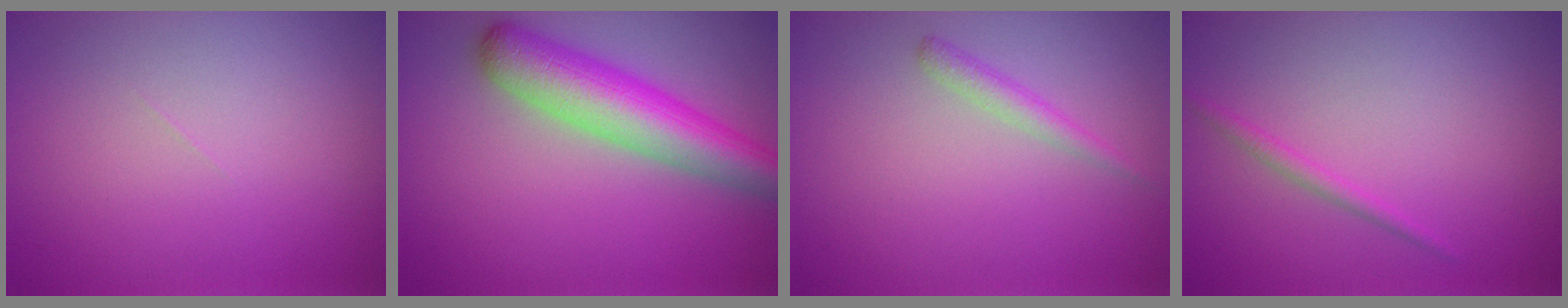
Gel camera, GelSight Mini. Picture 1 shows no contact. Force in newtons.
{"total": 7.0, "press": 7.0, "slide": 0.2}
{"total": 1.4, "press": 1.4, "slide": 0.2}
{"total": 1.0, "press": 1.0, "slide": 0.1}